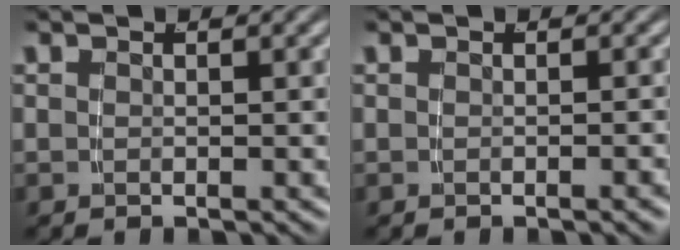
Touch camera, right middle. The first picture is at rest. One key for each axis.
{"total": 0.5, "fx": -0.4, "fy": -0.1, "fz": 0.3, "tx": -0.004, "ty": 0.007, "tz": -0.010}